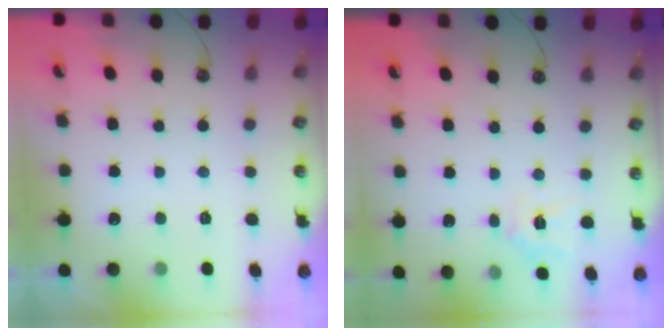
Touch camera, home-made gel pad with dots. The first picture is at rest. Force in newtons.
{"total": 8.3, "press": 8.3, "slide": 0.5}